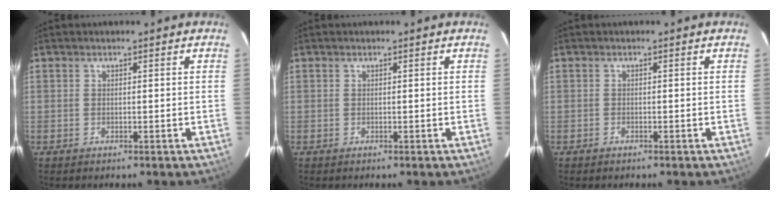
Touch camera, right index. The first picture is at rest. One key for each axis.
{"total": 0.0}
{"total": 0.6, "fx": -0.5, "fy": 0.3, "fz": 0.1, "tx": -0.002, "ty": 0.001, "tz": -0.010}